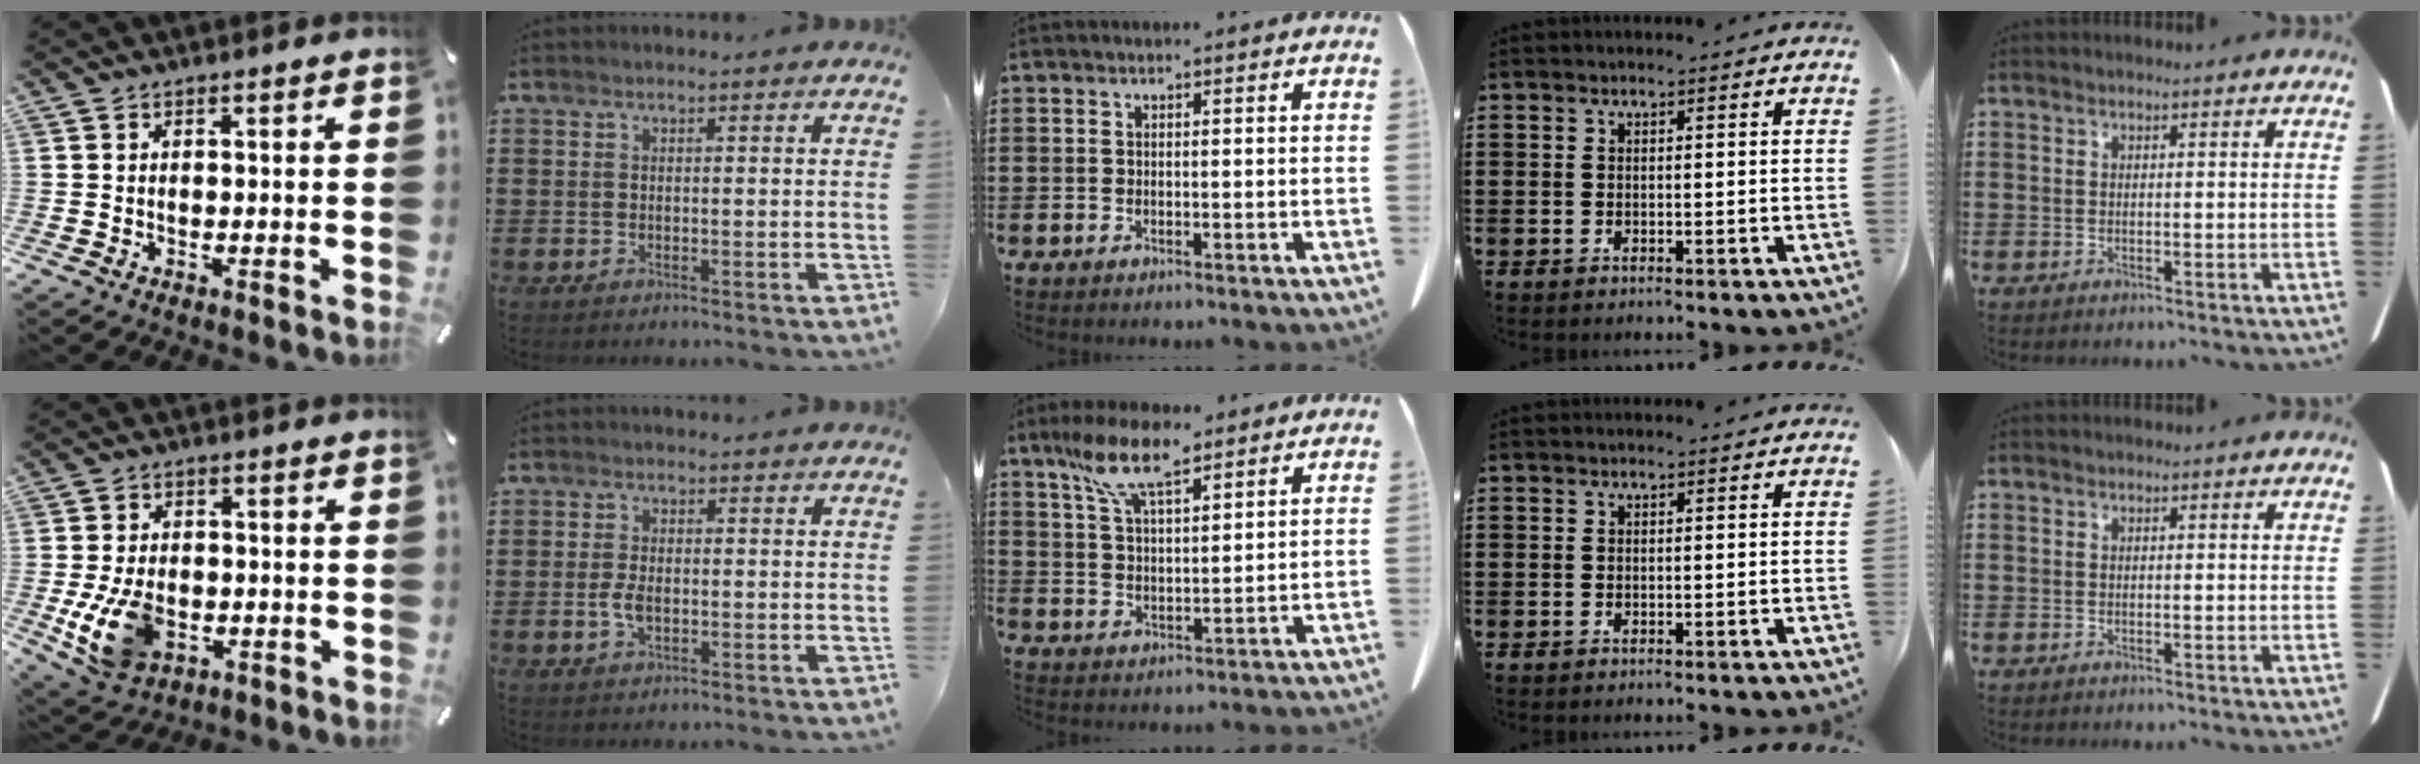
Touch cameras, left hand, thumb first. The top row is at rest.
{"thumb": {"total": 11.2, "force": [-2.6, 7.9, 7.6], "torque": [-0.161, 0.004, -0.043]}, "index": {"total": 2.9, "force": [-0.4, 1.4, 2.5], "torque": [-0.063, -0.004, -0.012]}, "middle": {"total": 9.4, "force": [6.7, 2.7, 6.0], "torque": [-0.135, -0.007, 0.124]}}